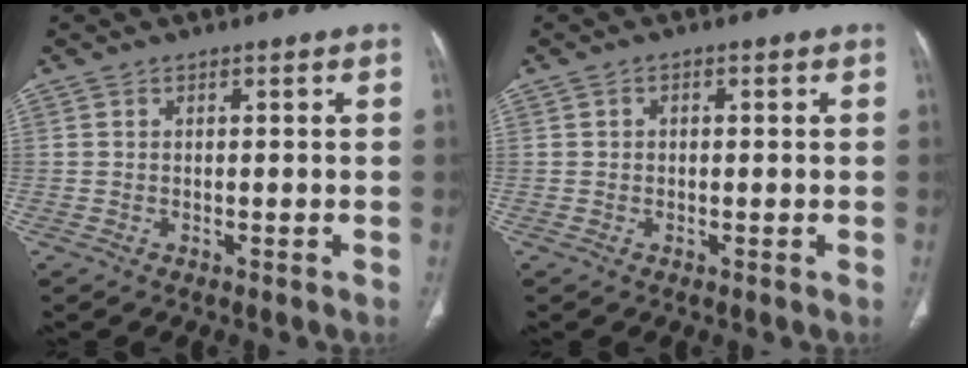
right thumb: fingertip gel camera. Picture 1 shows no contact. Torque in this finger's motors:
{"motor_torque": [0.09, -0.32, -0.29, -0.08, 0.07]}